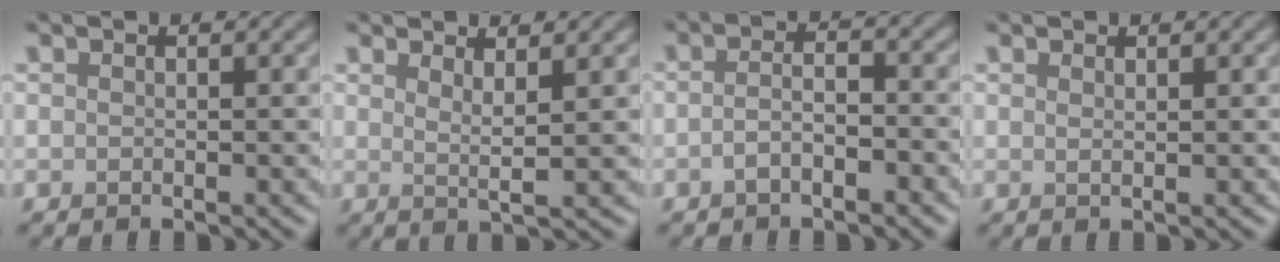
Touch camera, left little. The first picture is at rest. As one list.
[{"total": 2.3, "force": [1.4, 0.5, 1.8], "torque": [-0.026, -0.005, 0.020]}, {"total": 2.4, "force": [-1.1, 0.7, 1.9], "torque": [-0.038, 0.006, -0.024]}, {"total": 0.7, "force": [0.5, 0.2, 0.5], "torque": [-0.005, 0.001, 0.009]}]